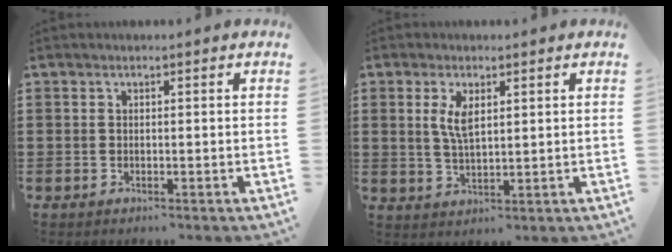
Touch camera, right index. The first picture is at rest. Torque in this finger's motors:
{"motor_torque": [0.45, -0.41, 0.15, 0.11]}